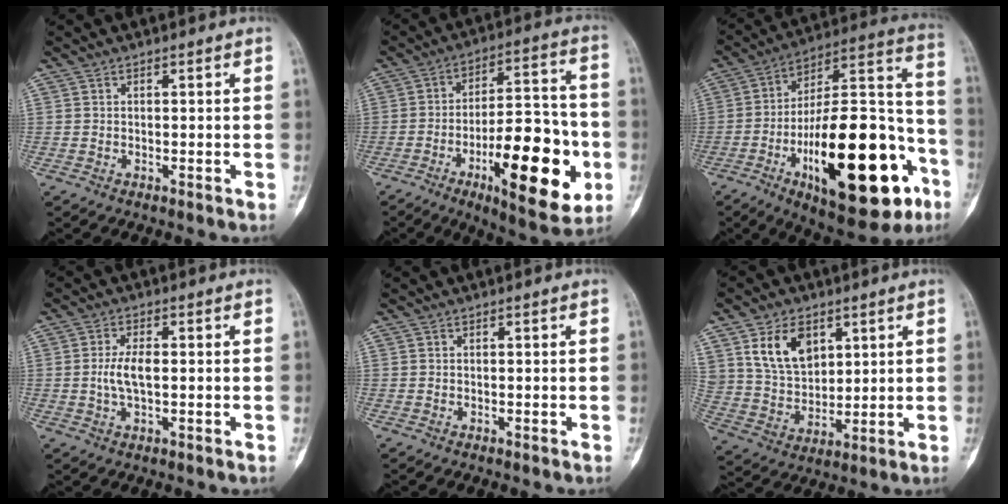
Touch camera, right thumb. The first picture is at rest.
{"total": 22.7, "force": [-7.4, 8.3, 19.8], "torque": [-0.272, 0.025, -0.102]}
{"total": 33.2, "force": [-12.5, 13.0, 27.9], "torque": [-0.396, 0.061, -0.180]}
{"total": 4.6, "force": [-0.1, 1.9, 4.2], "torque": [-0.091, 0.005, -0.004]}
{"total": 0.0}
{"total": 11.7, "force": [5.4, 7.8, 6.9], "torque": [-0.103, -0.023, 0.113]}